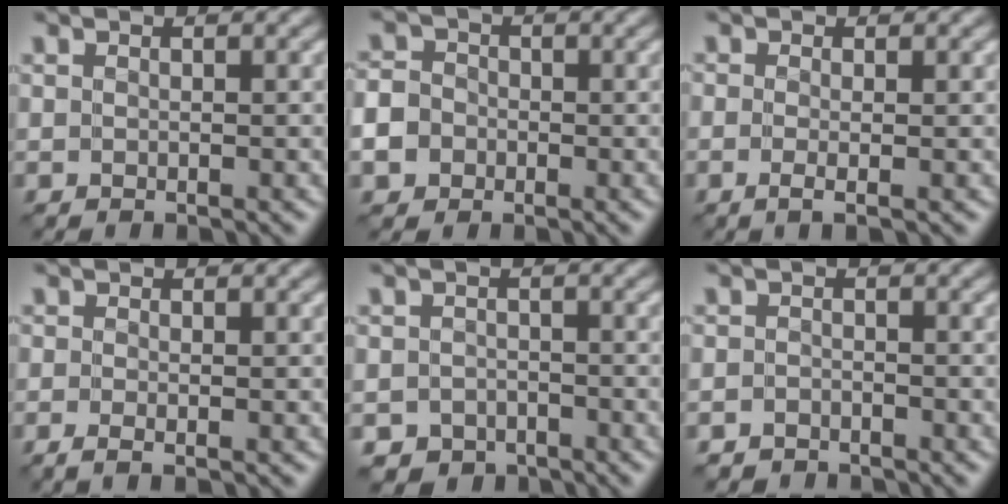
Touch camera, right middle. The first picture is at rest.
{"total": 6.4, "force": [-3.2, 5.4, 1.6], "torque": [-0.040, -0.016, -0.075]}
{"total": 1.2, "force": [-0.3, 0.1, 1.1], "torque": [-0.021, -0.004, -0.010]}
{"total": 1.2, "force": [-0.8, 0.2, 0.9], "torque": [-0.021, -0.003, -0.018]}
{"total": 3.3, "force": [-2.6, 2.0, 0.1], "torque": [0.017, 0.002, -0.044]}
{"total": 1.9, "force": [-1.8, 0.5, -0.4], "torque": [0.014, 0.002, -0.039]}